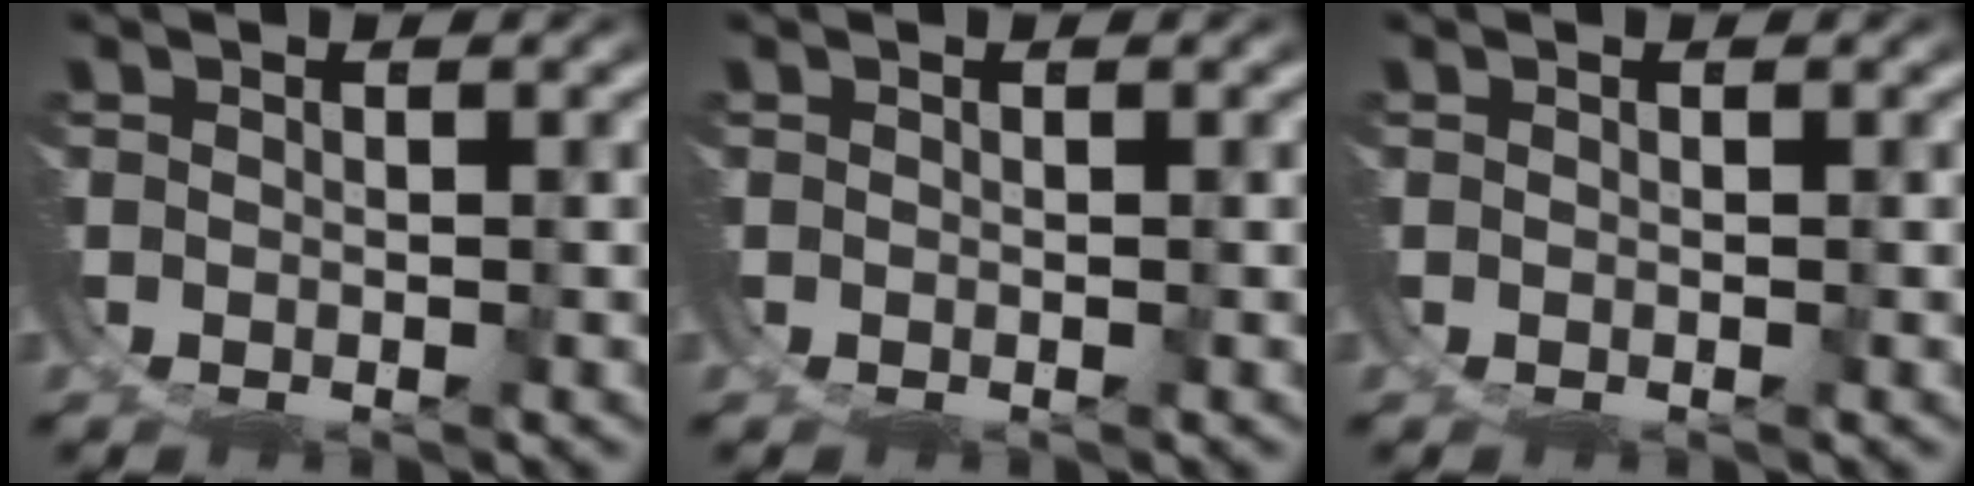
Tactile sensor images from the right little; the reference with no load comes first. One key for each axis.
{"total": 0.0}
{"total": 0.0}